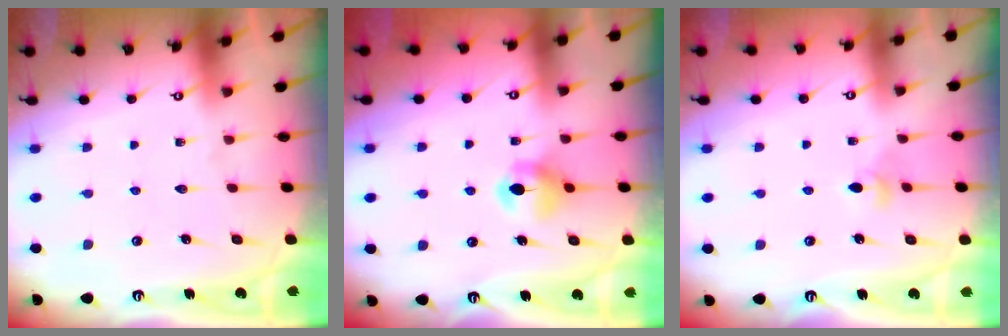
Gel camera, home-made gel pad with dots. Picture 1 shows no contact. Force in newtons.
{"total": 6.4, "press": 6.4, "slide": 0.7}
{"total": 3.6, "press": 3.5, "slide": 0.8}